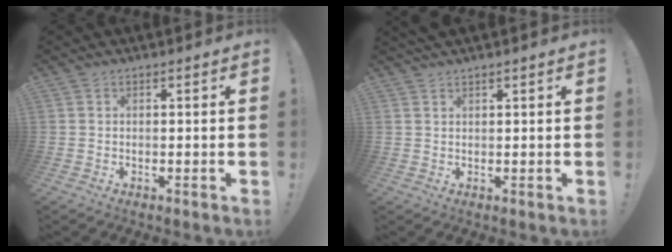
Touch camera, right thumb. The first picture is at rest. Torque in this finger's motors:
{"motor_torque": [-0.07, 0.07, 0.26, 0.19, 0.09]}